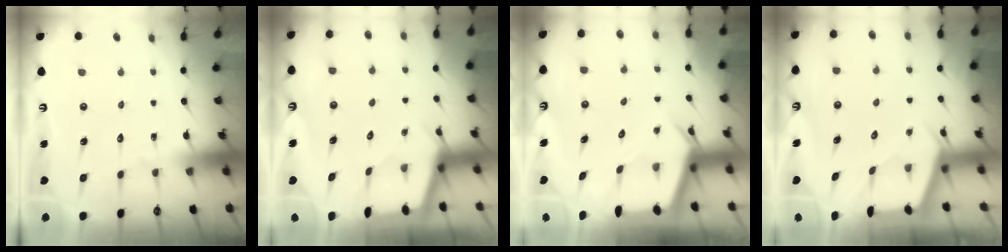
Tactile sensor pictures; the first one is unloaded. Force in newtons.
{"total": 2.2, "press": 2.2, "slide": 0.3}
{"total": 4.4, "press": 4.4, "slide": 0.5}
{"total": 2.2, "press": 2.1, "slide": 0.3}